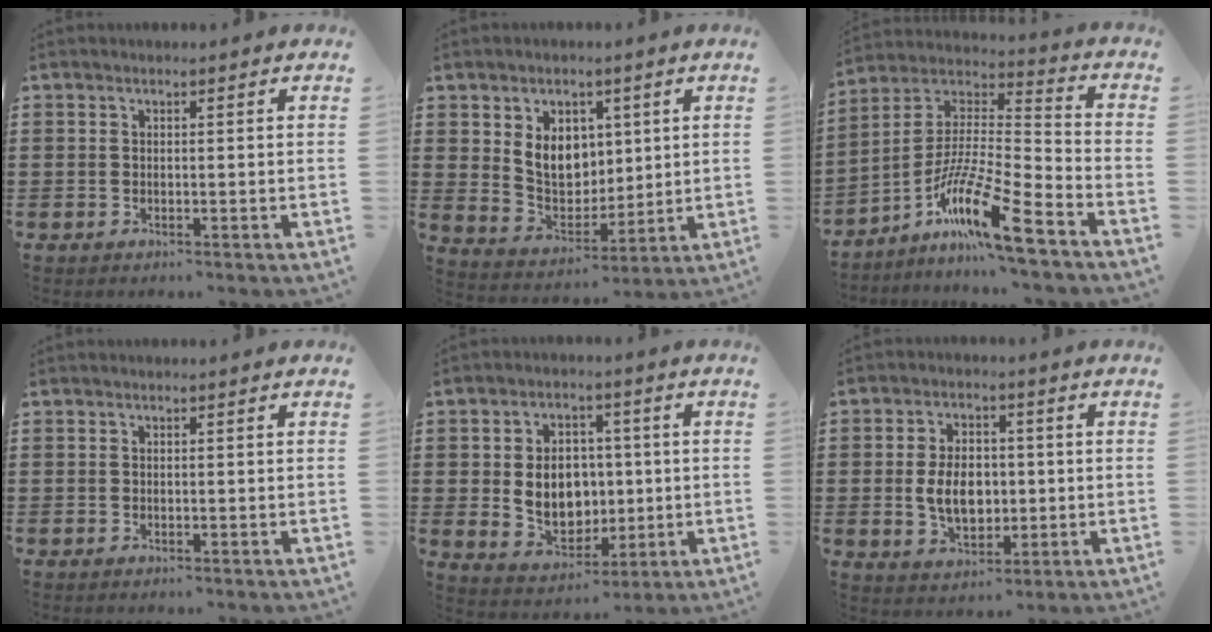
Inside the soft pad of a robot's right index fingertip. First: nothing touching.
{"total": 7.6, "force": [2.2, 6.0, 4.0], "torque": [-0.083, 0.012, 0.040]}
{"total": 13.8, "force": [-9.3, 1.3, 10.1], "torque": [-0.196, 0.000, -0.179]}
{"total": 0.0}
{"total": 8.3, "force": [0.3, 6.5, 5.2], "torque": [-0.080, 0.011, 0.004]}
{"total": 6.8, "force": [-0.3, 4.5, 5.0], "torque": [-0.096, 0.002, -0.014]}